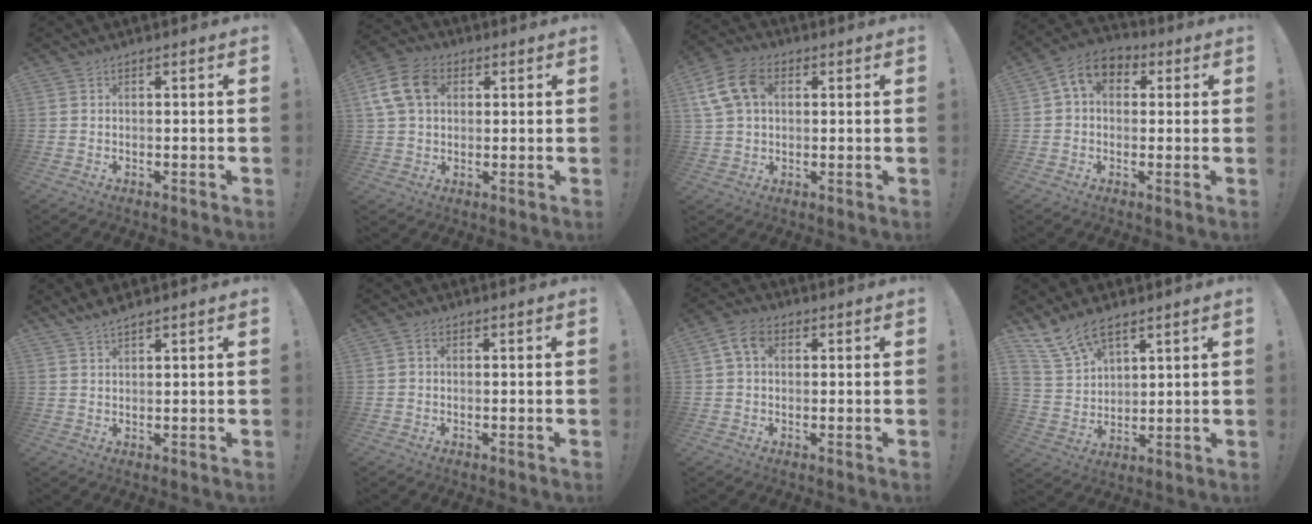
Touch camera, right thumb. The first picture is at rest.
{"total": 12.5, "force": [3.6, 9.1, 7.8], "torque": [-0.142, 0.003, 0.073]}
{"total": 11.9, "force": [3.4, 8.2, 7.9], "torque": [-0.155, 0.004, 0.068]}
{"total": 8.9, "force": [2.4, 6.4, 5.7], "torque": [-0.092, 0.008, 0.051]}
{"total": 3.0, "force": [2.6, 0.2, 1.5], "torque": [-0.031, -0.012, 0.047]}
{"total": 0.9, "force": [0.1, 0.7, 0.5], "torque": [-0.012, 0.004, 0.002]}
{"total": 6.4, "force": [1.9, 4.3, 4.3], "torque": [-0.078, 0.009, 0.040]}
{"total": 10.5, "force": [7.8, 5.4, 4.5], "torque": [-0.096, -0.038, 0.155]}